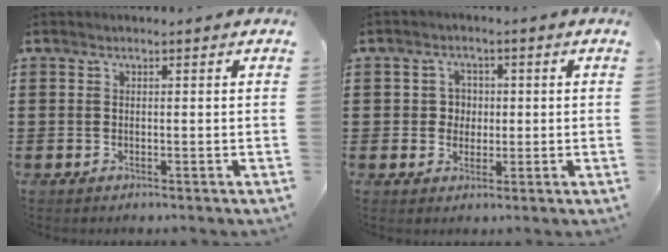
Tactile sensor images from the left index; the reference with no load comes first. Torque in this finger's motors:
{"motor_torque": [-0.13, 0.45, -0.03, -0.01]}